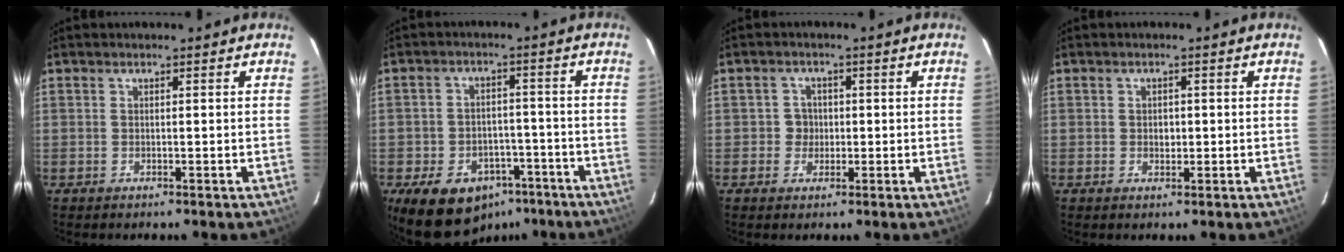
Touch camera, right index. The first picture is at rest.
{"total": 15.7, "force": [-9.4, 10.5, 7.0], "torque": [-0.162, 0.018, -0.116]}
{"total": 2.0, "force": [-0.5, 2.0, 0.2], "torque": [0.000, 0.004, -0.009]}
{"total": 1.6, "force": [-0.1, 1.4, 0.8], "torque": [-0.011, 0.002, -0.001]}